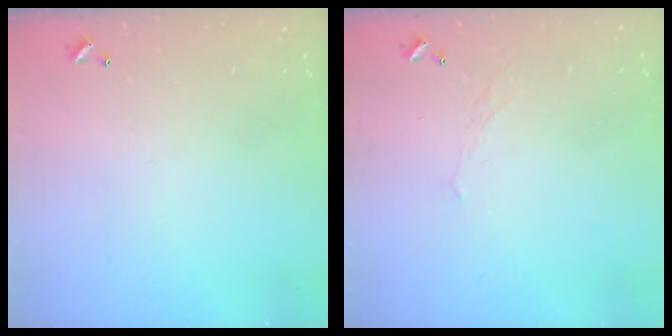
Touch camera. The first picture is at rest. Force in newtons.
{"total": 0.6, "press": 0.2, "slide": 0.6}